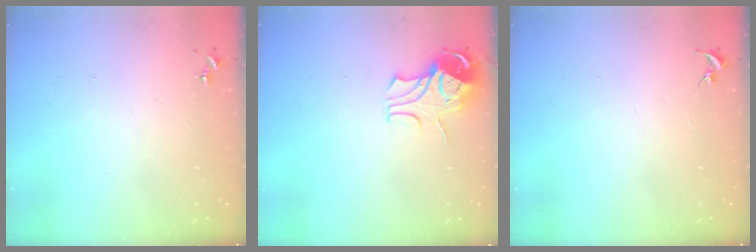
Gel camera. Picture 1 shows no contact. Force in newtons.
{"total": 9.0, "press": 8.9, "slide": 1.0}
{"total": 0.0}